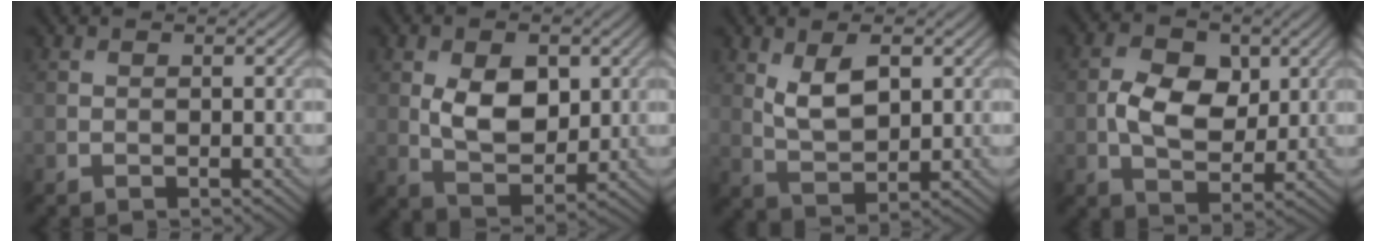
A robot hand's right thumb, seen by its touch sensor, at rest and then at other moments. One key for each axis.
{"total": 7.6, "fx": 1.2, "fy": 4.7, "fz": 5.8, "tx": -0.107, "ty": -0.004, "tz": 0.025}
{"total": 5.8, "fx": 2.0, "fy": 2.9, "fz": 4.7, "tx": -0.097, "ty": -0.004, "tz": 0.041}
{"total": 7.1, "fx": 0.6, "fy": 4.7, "fz": 5.4, "tx": -0.100, "ty": 0.000, "tz": 0.007}